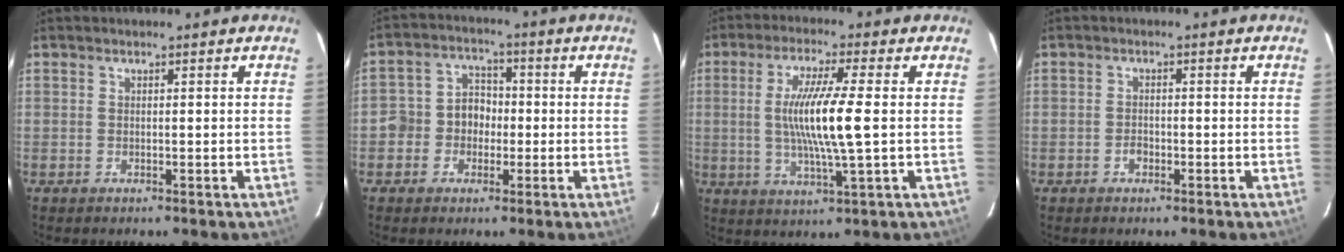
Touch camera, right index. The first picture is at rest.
{"total": 6.3, "force": [-2.0, 5.6, 1.9], "torque": [-0.033, 0.029, -0.034]}
{"total": 10.9, "force": [0.2, 0.3, 10.9], "torque": [-0.206, -0.010, 0.004]}
{"total": 1.5, "force": [-0.9, 1.0, 0.7], "torque": [-0.013, 0.004, -0.013]}